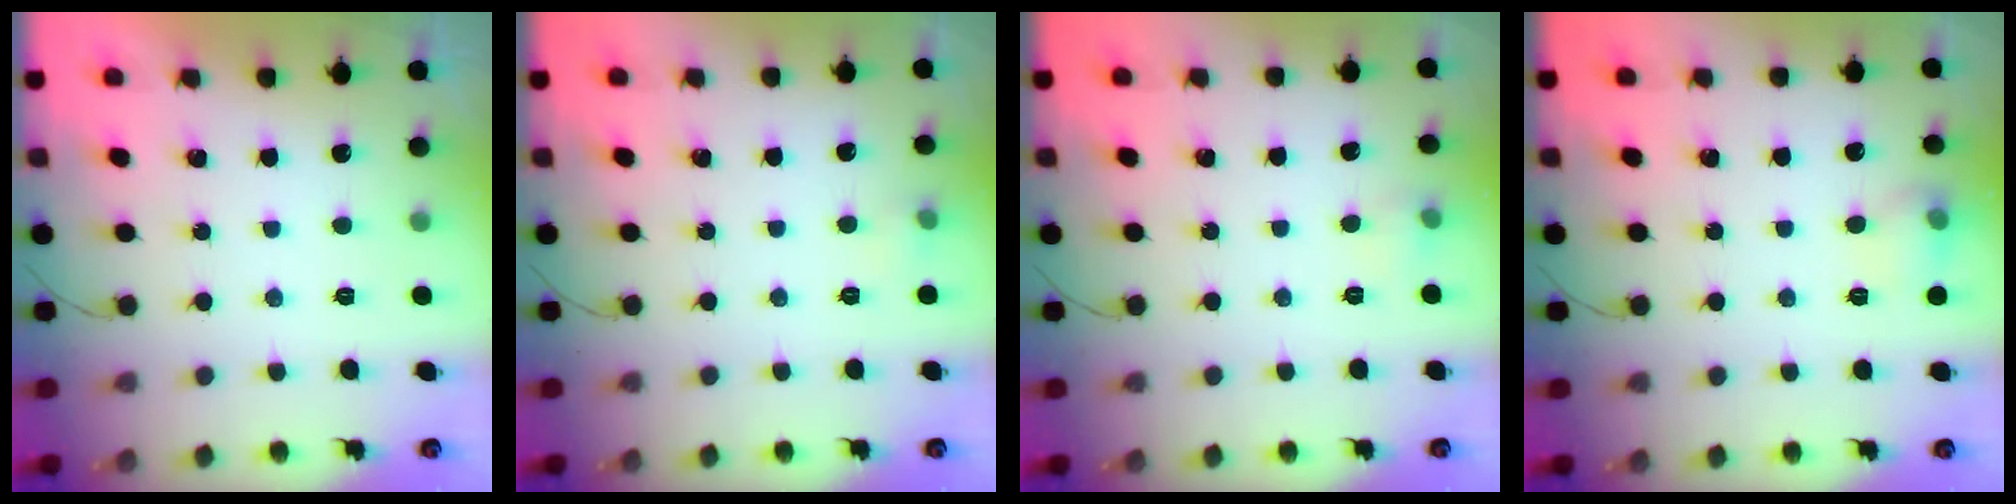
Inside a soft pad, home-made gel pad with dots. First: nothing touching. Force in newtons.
{"total": 3.9, "press": 3.7, "slide": 1.2}
{"total": 5.7, "press": 4.1, "slide": 3.9}
{"total": 6.5, "press": 6.4, "slide": 1.4}